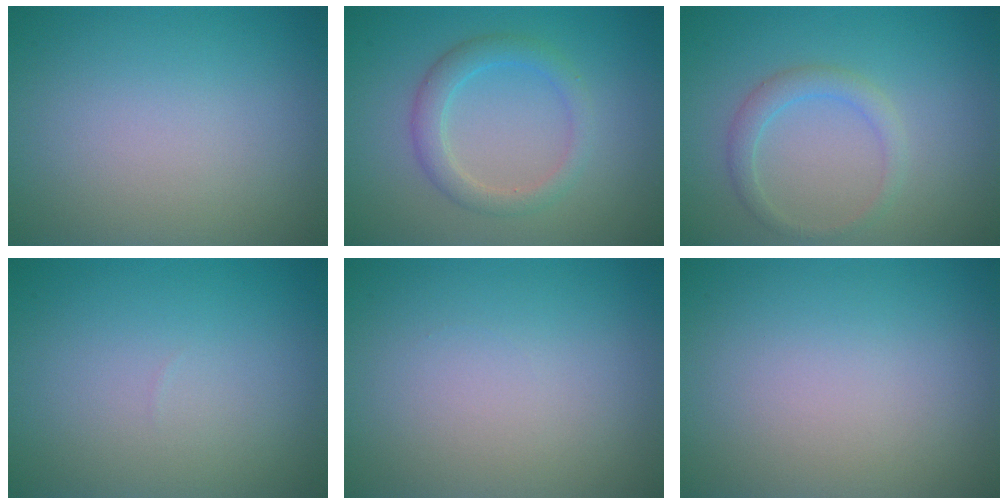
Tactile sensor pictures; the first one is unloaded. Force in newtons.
{"total": 2.7, "press": 2.7, "slide": 0.2}
{"total": 1.9, "press": 1.9, "slide": 0.1}
{"total": 0.0}
{"total": 0.0}
{"total": 0.0}